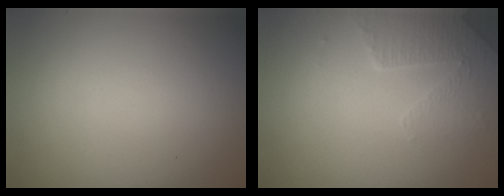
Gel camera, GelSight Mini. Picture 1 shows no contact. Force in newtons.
{"total": 2.8, "press": 2.7, "slide": 0.7}